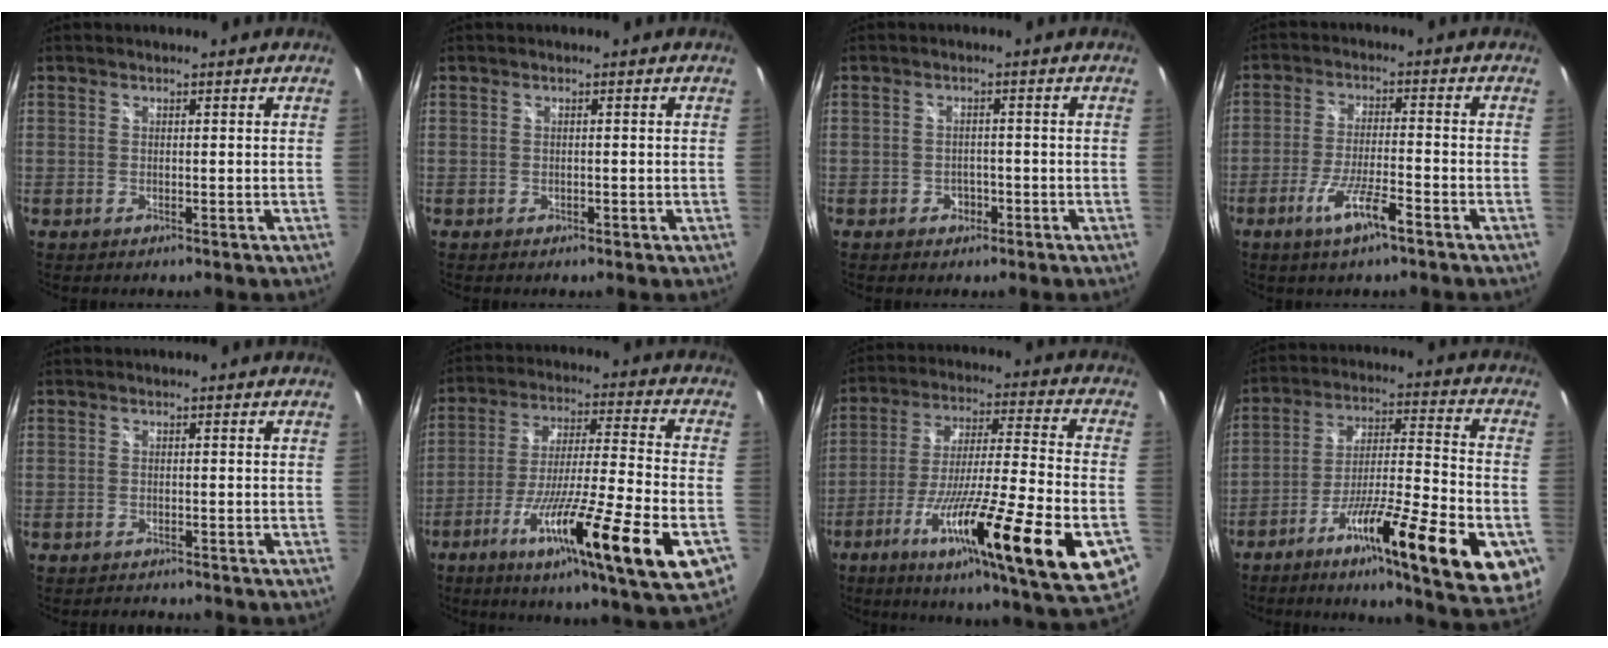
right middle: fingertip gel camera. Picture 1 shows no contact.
{"total": 0.0}
{"total": 2.2, "force": [-0.9, 1.9, 0.5], "torque": [-0.010, 0.003, -0.014]}
{"total": 7.5, "force": [-4.4, 0.7, 6.0], "torque": [-0.123, -0.010, -0.081]}
{"total": 1.2, "force": [-1.2, 0.1, 0.0], "torque": [-0.003, -0.007, -0.019]}
{"total": 23.5, "force": [-10.7, 1.3, 20.9], "torque": [-0.352, -0.068, -0.180]}
{"total": 28.4, "force": [-12.2, 2.6, 25.5], "torque": [-0.415, -0.078, -0.197]}
{"total": 25.3, "force": [-11.5, 4.7, 22.0], "torque": [-0.320, -0.036, -0.177]}